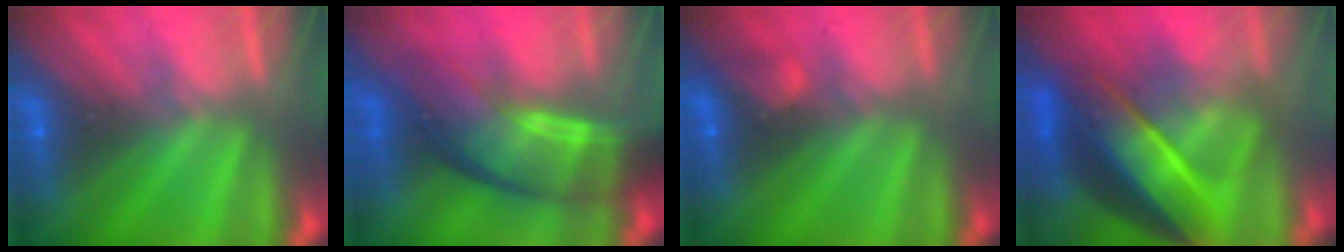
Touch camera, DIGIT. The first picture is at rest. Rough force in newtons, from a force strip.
{"total": 7.3}
{"total": 2.1}
{"total": 7.1}